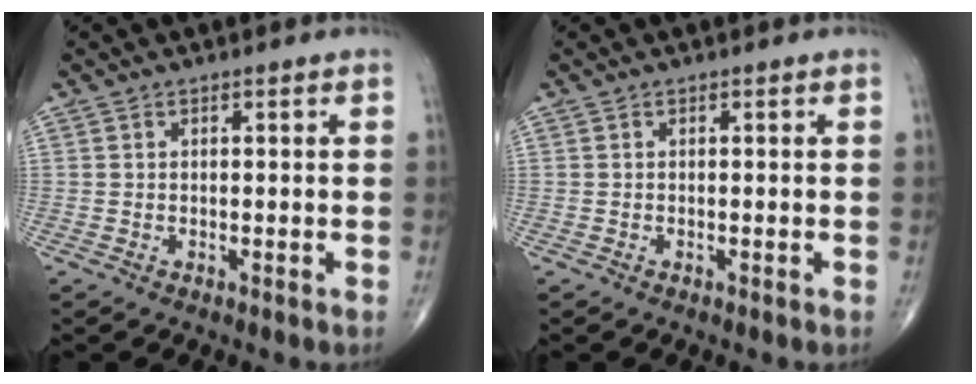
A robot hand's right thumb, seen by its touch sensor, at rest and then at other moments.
{"total": 0.0}